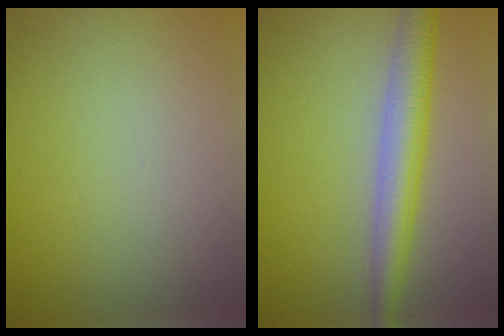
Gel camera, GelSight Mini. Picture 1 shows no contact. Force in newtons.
{"total": 4.6, "press": 4.6, "slide": 0.0}